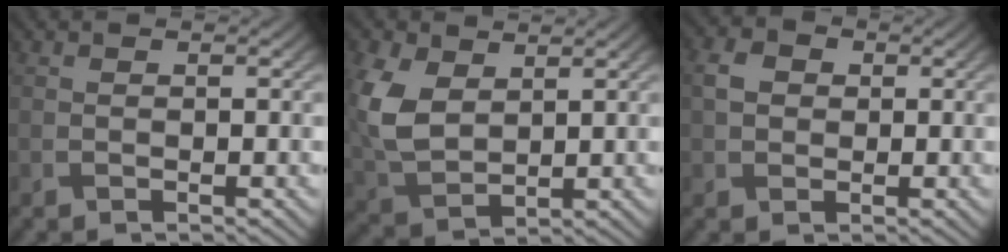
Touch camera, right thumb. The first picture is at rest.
{"total": 8.1, "force": [2.7, 5.2, 5.6], "torque": [-0.161, 0.000, 0.059]}
{"total": 3.2, "force": [0.2, 2.7, 1.6], "torque": [-0.041, 0.004, -0.003]}